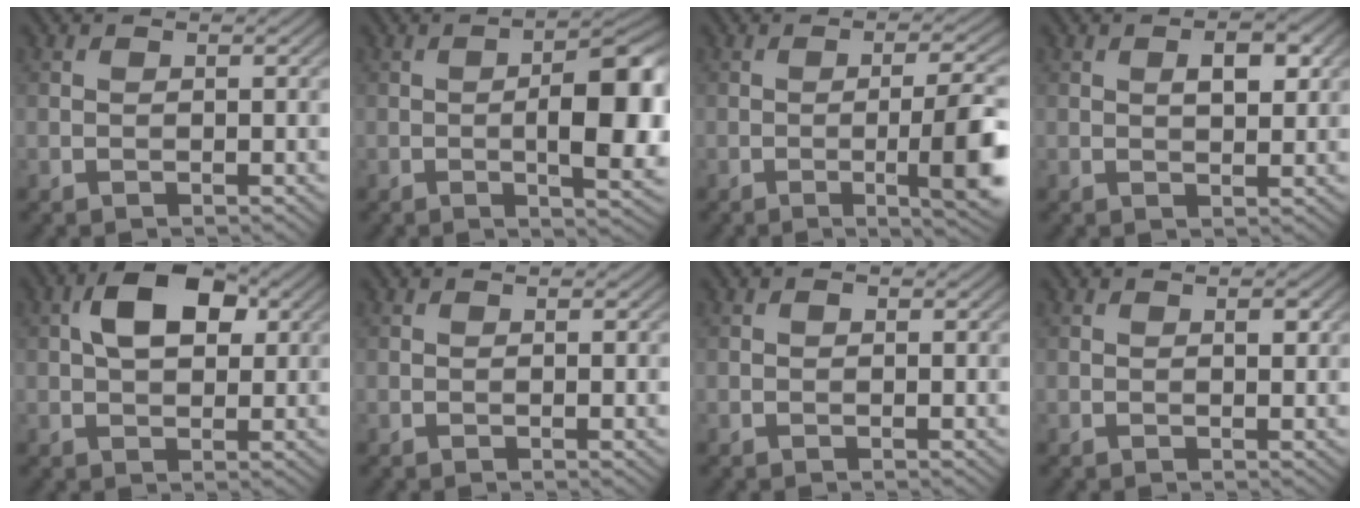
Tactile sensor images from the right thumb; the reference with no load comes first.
{"total": 9.7, "force": [-1.2, 3.3, 9.1], "torque": [-0.133, 0.003, -0.021]}
{"total": 8.6, "force": [-1.7, 1.6, 8.3], "torque": [-0.126, -0.001, -0.024]}
{"total": 3.4, "force": [1.0, 1.6, 2.9], "torque": [-0.045, 0.002, 0.016]}
{"total": 7.4, "force": [2.0, 4.2, 5.8], "torque": [-0.101, 0.013, 0.025]}
{"total": 0.6, "force": [0.0, 0.1, 0.6], "torque": [-0.009, -0.002, 0.000]}
{"total": 0.6, "force": [0.1, 0.4, 0.4], "torque": [-0.003, -0.002, 0.000]}
{"total": 1.1, "force": [0.4, 0.5, 0.9], "torque": [-0.011, -0.004, 0.006]}